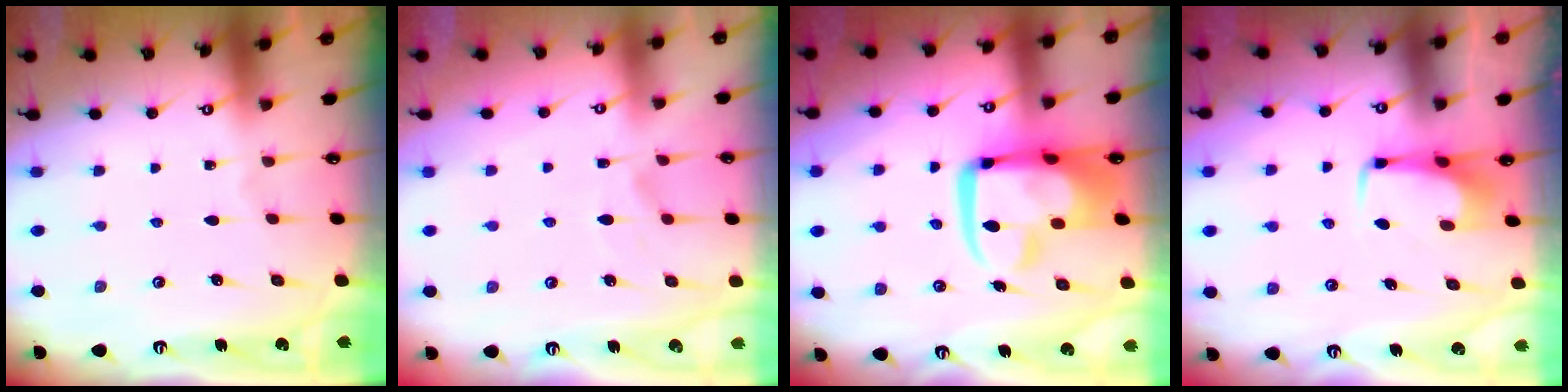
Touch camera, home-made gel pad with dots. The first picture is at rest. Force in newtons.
{"total": 1.7, "press": 1.3, "slide": 1.1}
{"total": 16.0, "press": 15.8, "slide": 2.1}
{"total": 3.0, "press": 3.0, "slide": 0.4}